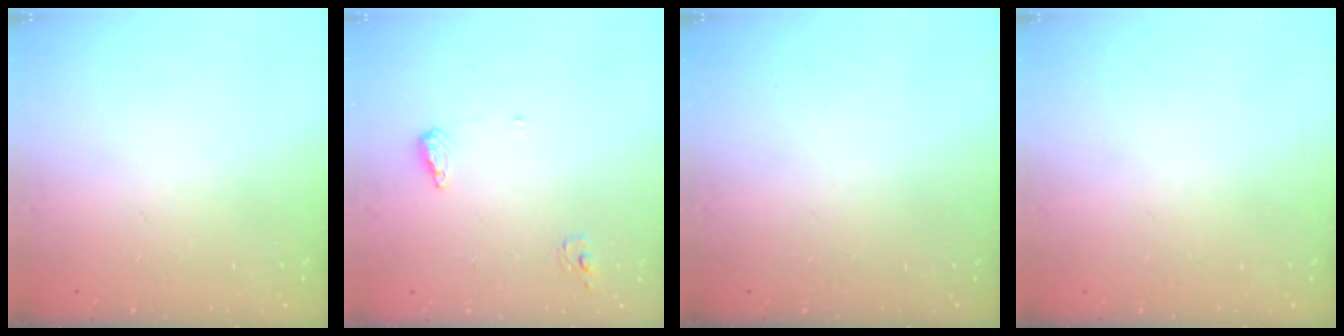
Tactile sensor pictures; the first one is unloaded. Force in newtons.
{"total": 6.3, "press": 6.1, "slide": 1.6}
{"total": 0.0}
{"total": 0.0}